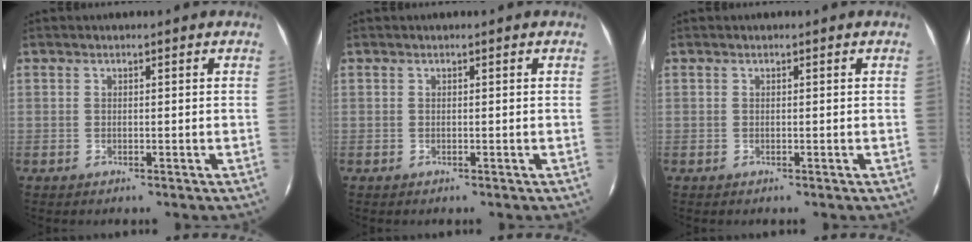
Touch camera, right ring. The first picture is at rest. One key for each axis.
{"total": 0.0}
{"total": 0.0}